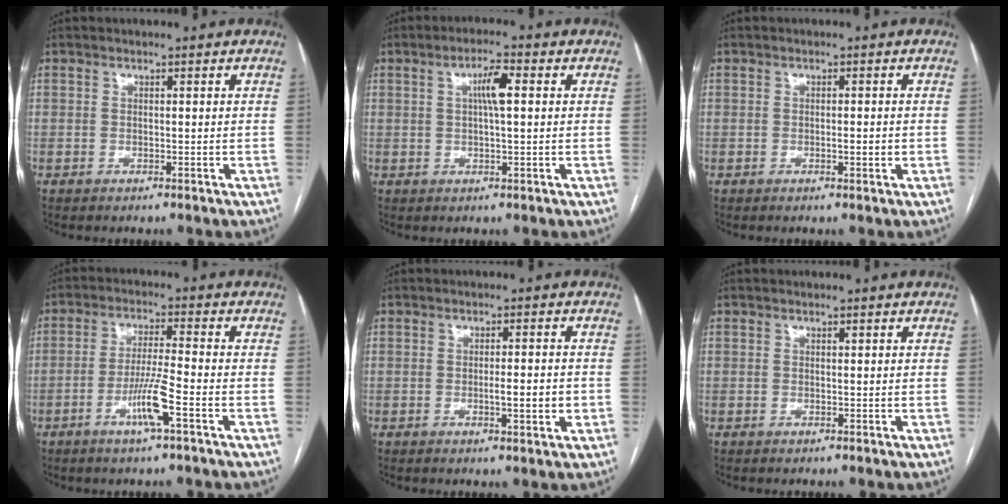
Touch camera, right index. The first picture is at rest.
{"total": 4.3, "force": [0.9, 0.6, 4.1], "torque": [-0.075, 0.009, 0.015]}
{"total": 1.5, "force": [-0.3, 0.3, 1.4], "torque": [-0.021, -0.001, -0.005]}
{"total": 6.6, "force": [-3.0, -0.3, 5.8], "torque": [-0.114, -0.006, -0.057]}
{"total": 3.8, "force": [-0.8, 0.4, 3.7], "torque": [-0.058, -0.003, -0.011]}
{"total": 0.0}